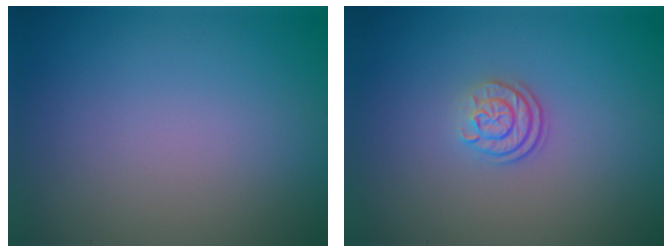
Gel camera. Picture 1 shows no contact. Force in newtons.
{"total": 2.5, "press": 1.8, "slide": 1.6}